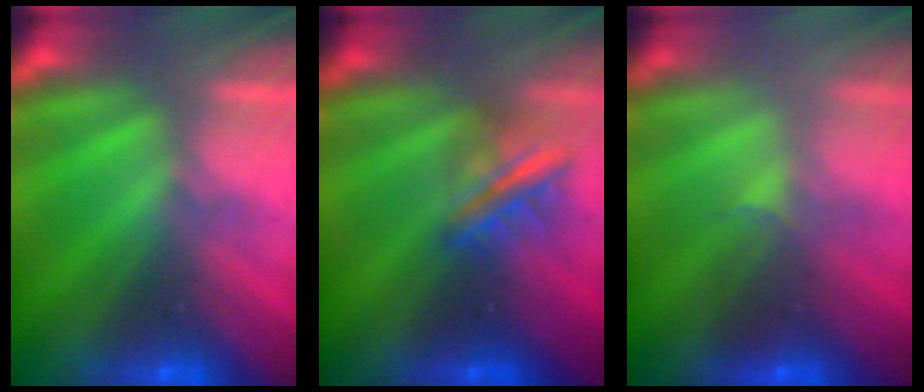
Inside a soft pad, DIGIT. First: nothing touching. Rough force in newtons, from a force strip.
{"total": 2.9}
{"total": 2.0}